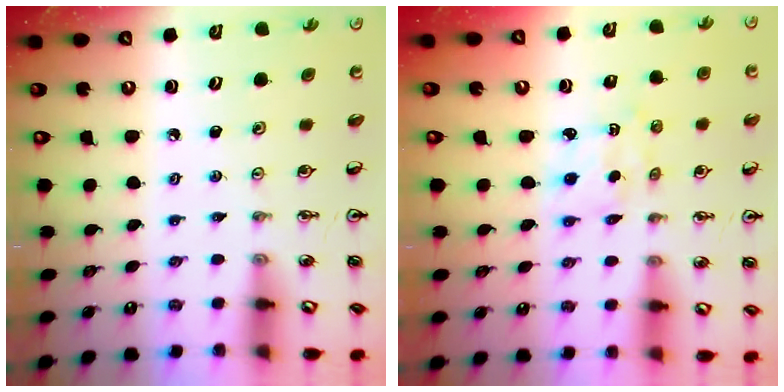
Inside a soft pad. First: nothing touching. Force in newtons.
{"total": 2.0, "press": 1.9, "slide": 0.5}